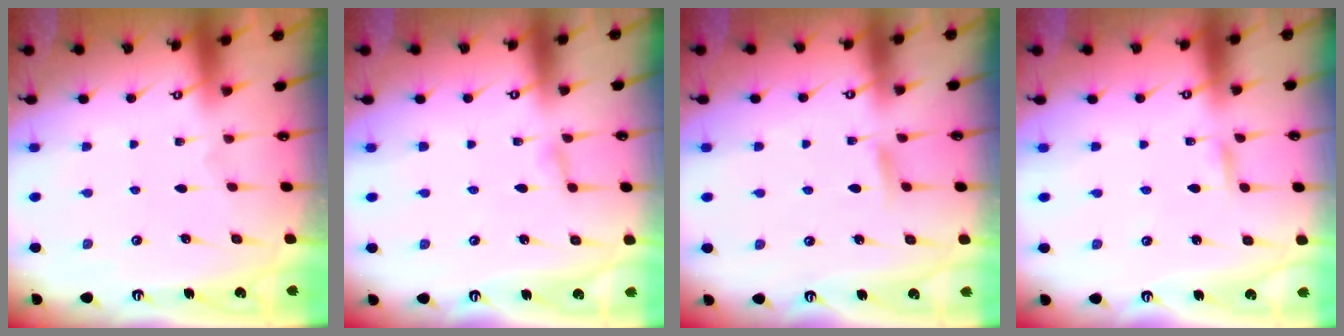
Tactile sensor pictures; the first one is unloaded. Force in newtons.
{"total": 2.8, "press": 2.8, "slide": 0.3}
{"total": 5.5, "press": 5.4, "slide": 0.6}
{"total": 1.7, "press": 1.7, "slide": 0.1}